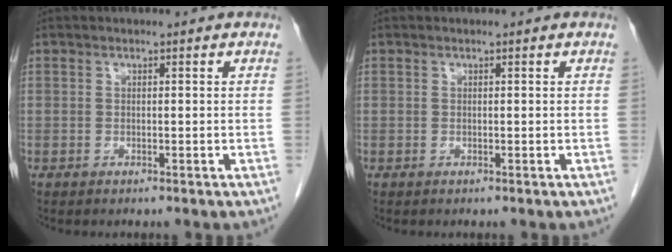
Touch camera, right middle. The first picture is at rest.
{"total": 0.0}